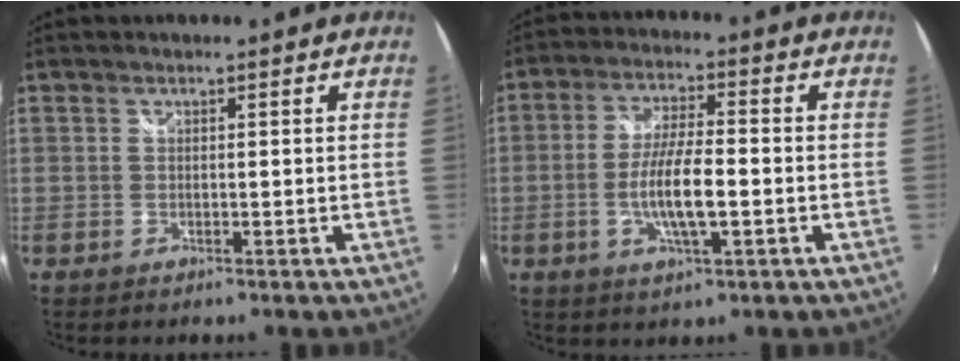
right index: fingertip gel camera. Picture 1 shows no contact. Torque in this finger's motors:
{"motor_torque": [1.45, -0.66, 0.78, 0.18]}